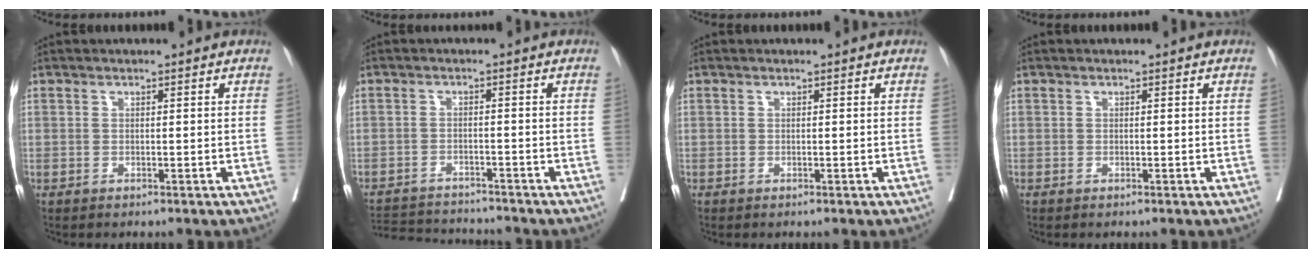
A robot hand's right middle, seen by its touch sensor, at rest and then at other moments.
{"total": 9.0, "force": [-8.9, 0.3, 1.6], "torque": [-0.026, 0.003, -0.138]}
{"total": 0.0}
{"total": 0.0}